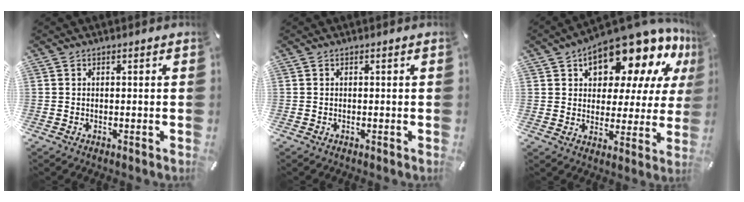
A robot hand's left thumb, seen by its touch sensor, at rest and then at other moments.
{"total": 0.0}
{"total": 17.1, "force": [11.9, 8.4, 9.0], "torque": [-0.136, -0.093, 0.202]}